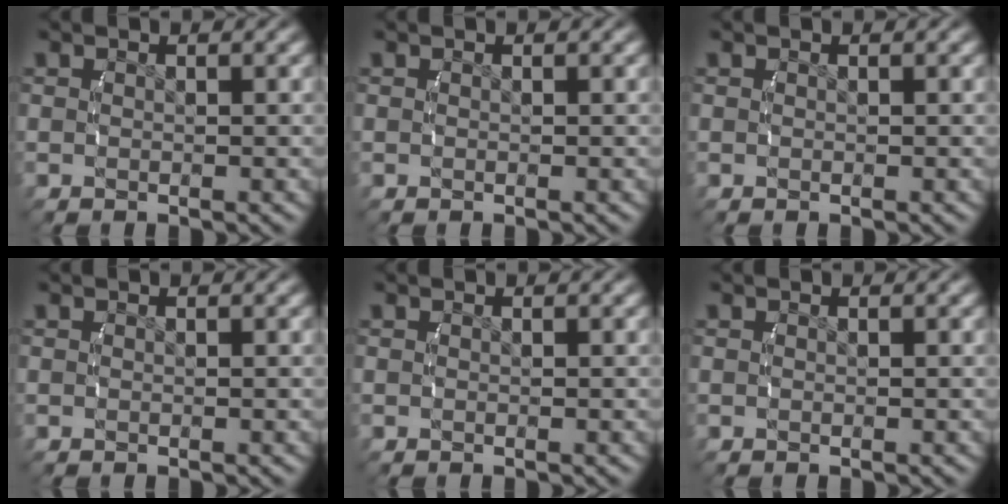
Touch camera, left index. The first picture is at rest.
{"total": 0.0}
{"total": 0.0}
{"total": 0.0}
{"total": 0.0}
{"total": 0.0}